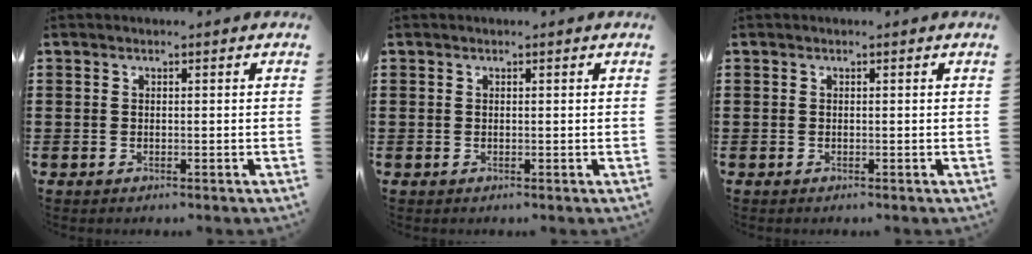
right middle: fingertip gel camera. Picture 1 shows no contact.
{"total": 0.0}
{"total": 0.0}